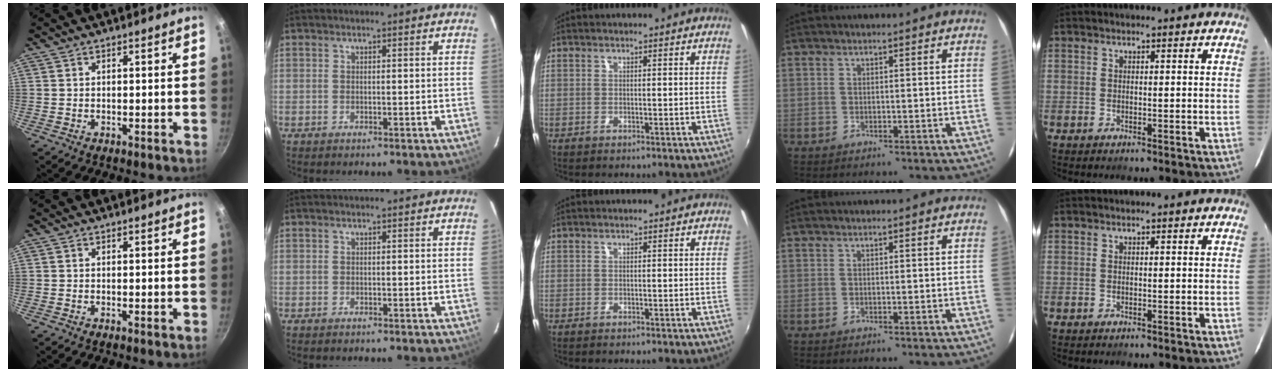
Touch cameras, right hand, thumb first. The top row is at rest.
{}